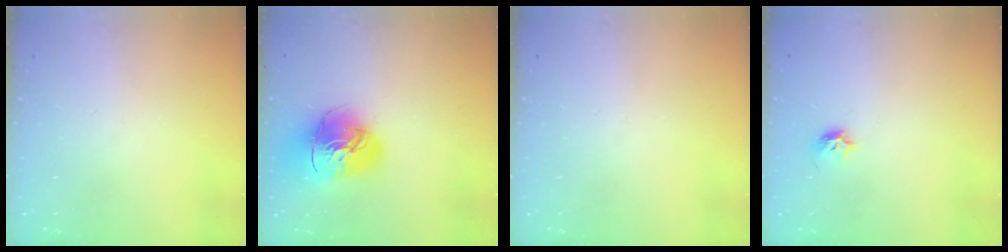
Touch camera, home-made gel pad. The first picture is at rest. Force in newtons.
{"total": 17.2, "press": 17.1, "slide": 2.0}
{"total": 0.0}
{"total": 5.7, "press": 5.6, "slide": 1.0}